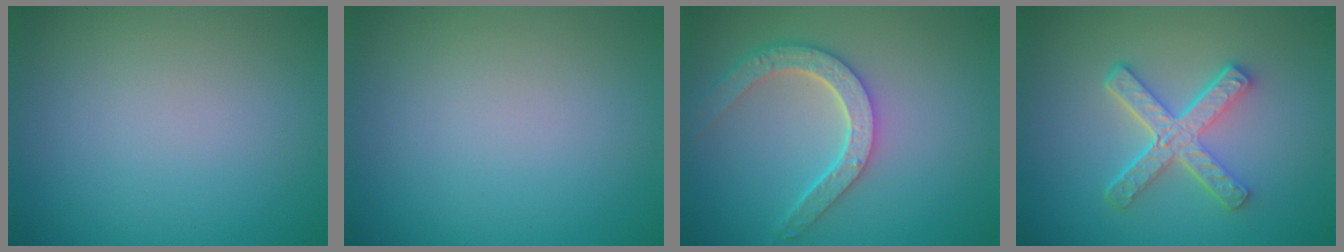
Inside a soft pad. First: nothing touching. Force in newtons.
{"total": 0.0}
{"total": 4.5, "press": 3.8, "slide": 2.5}
{"total": 5.0, "press": 3.7, "slide": 3.3}